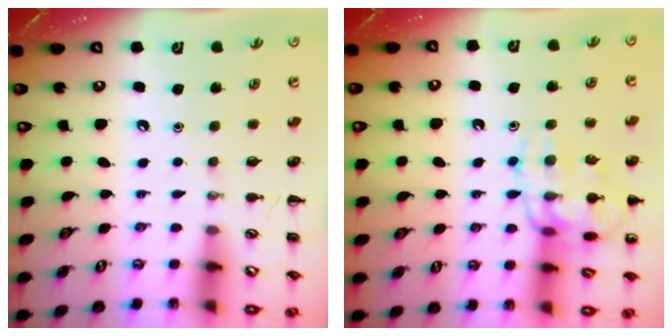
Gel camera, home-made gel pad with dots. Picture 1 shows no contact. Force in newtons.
{"total": 15.6, "press": 15.4, "slide": 2.1}